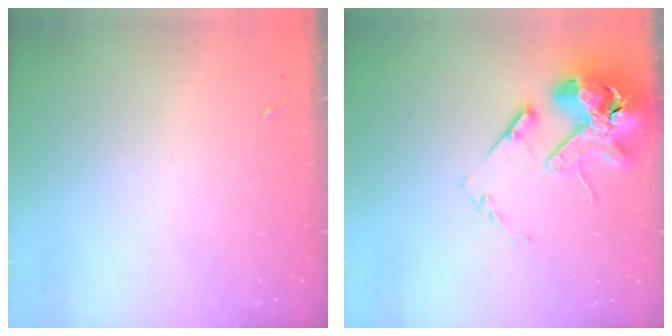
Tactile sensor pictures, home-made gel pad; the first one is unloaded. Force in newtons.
{"total": 15.9, "press": 15.7, "slide": 2.5}